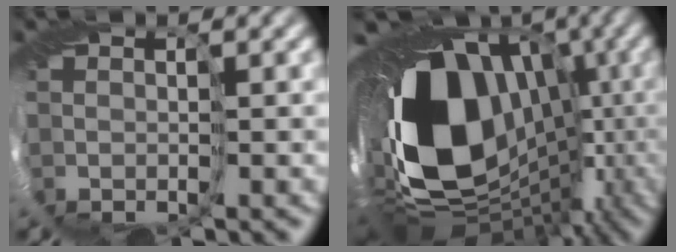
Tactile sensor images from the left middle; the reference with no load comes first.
{"total": 19.5, "force": [-1.1, 13.9, 13.7], "torque": [-0.257, -0.023, -0.005]}